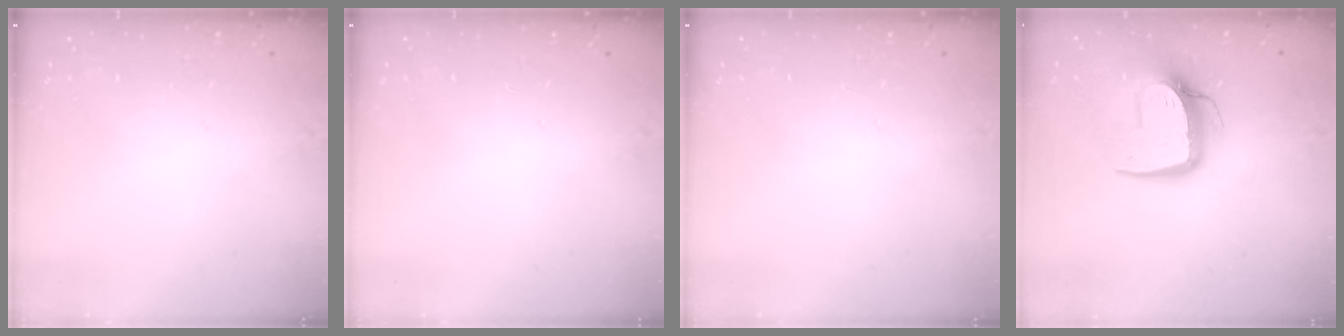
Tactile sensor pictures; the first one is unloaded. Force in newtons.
{"total": 0.0}
{"total": 0.0}
{"total": 13.0, "press": 12.9, "slide": 1.2}